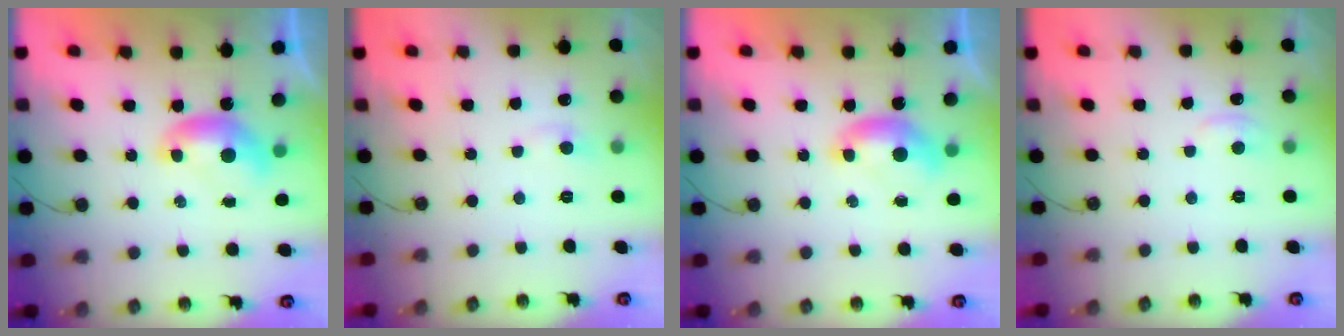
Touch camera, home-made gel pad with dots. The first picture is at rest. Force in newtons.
{"total": 0.6, "press": 0.2, "slide": 0.5}
{"total": 0.6, "press": 0.0, "slide": 0.6}
{"total": 2.3, "press": 2.3, "slide": 0.6}